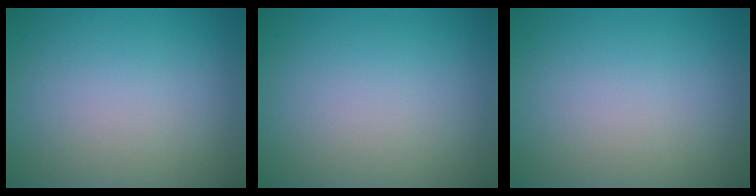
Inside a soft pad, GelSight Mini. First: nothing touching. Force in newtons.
{"total": 0.0}
{"total": 0.0}